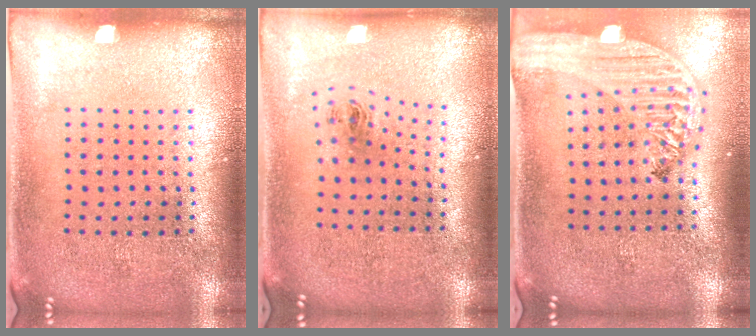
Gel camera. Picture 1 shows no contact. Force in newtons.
{"total": 1.0, "press": 0.4, "slide": 0.9}
{"total": 2.9, "press": 2.2, "slide": 1.8}